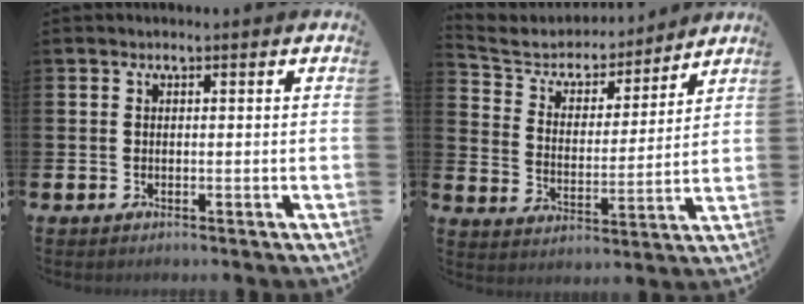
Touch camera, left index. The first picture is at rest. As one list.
[{"total": 5.8, "force": [5.2, 2.4, 0.6], "torque": [-0.047, -0.040, 0.085]}]